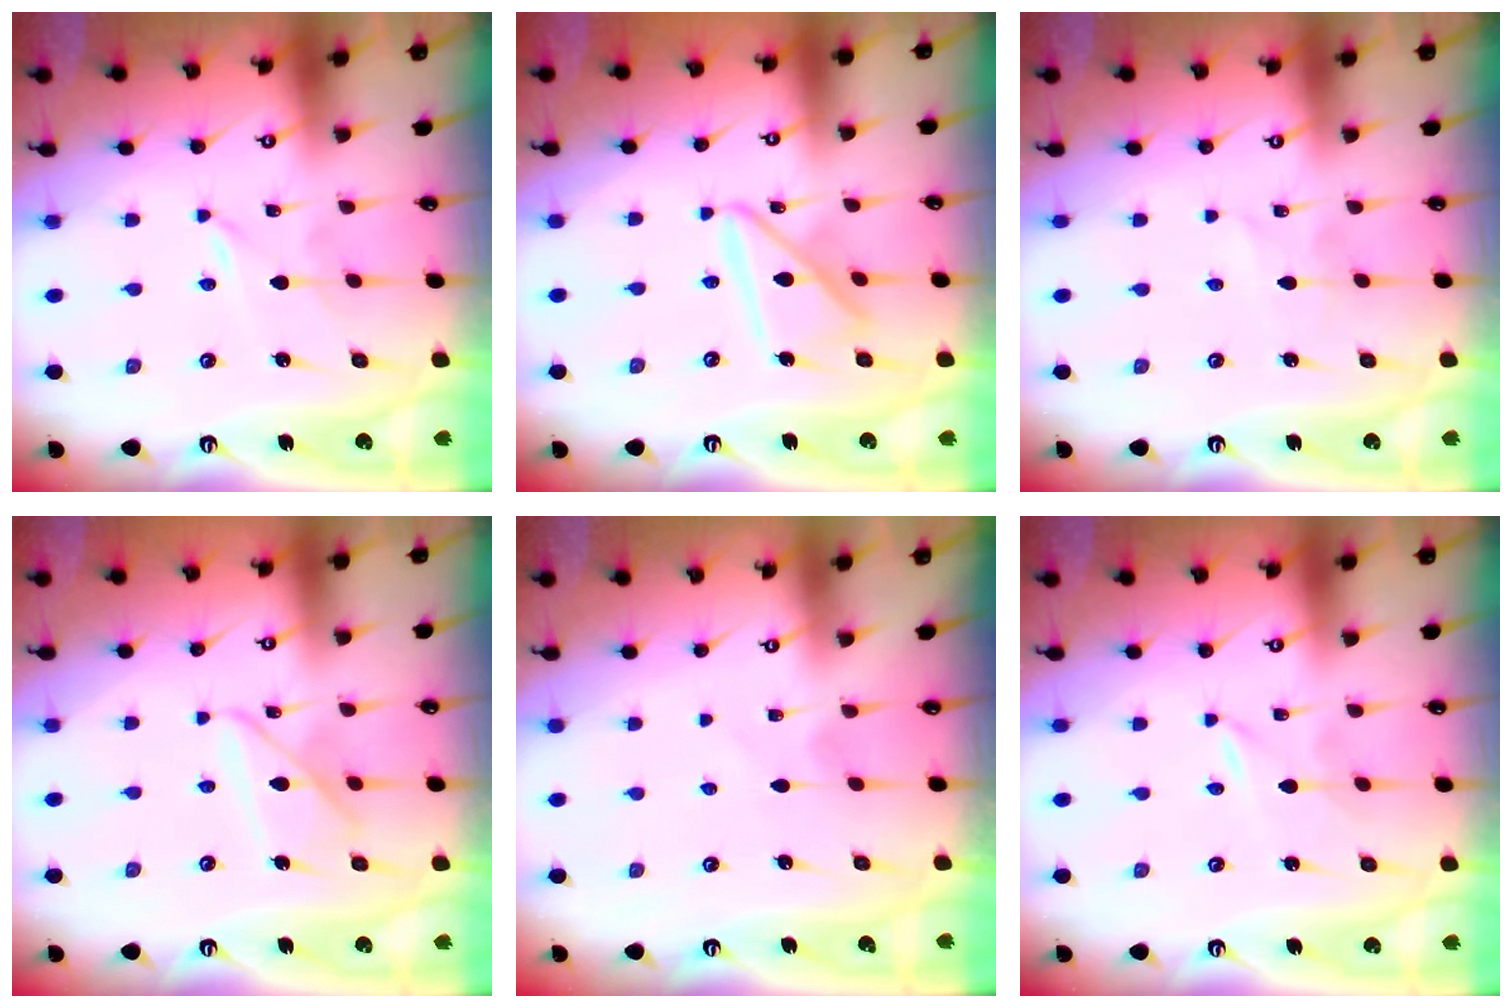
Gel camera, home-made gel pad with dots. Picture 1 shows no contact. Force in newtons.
{"total": 13.3, "press": 13.2, "slide": 1.3}
{"total": 1.6, "press": 1.6, "slide": 0.1}
{"total": 10.7, "press": 10.7, "slide": 0.9}
{"total": 1.7, "press": 1.7, "slide": 0.3}
{"total": 0.0}